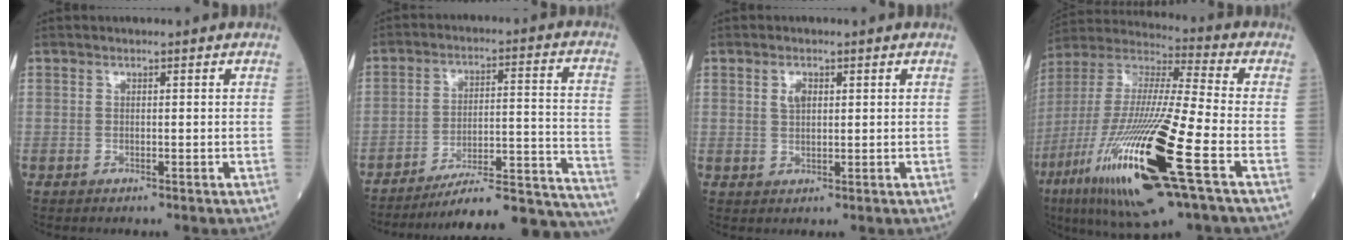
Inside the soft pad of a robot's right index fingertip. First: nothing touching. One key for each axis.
{"total": 24.0, "fx": -22.6, "fy": 0.6, "fz": 8.1, "tx": -0.047, "ty": 0.014, "tz": -0.308}
{"total": 2.2, "fx": 1.0, "fy": 1.1, "fz": 1.6, "tx": -0.030, "ty": 0.002, "tz": 0.021}
{"total": 25.4, "fx": -9.9, "fy": 2.5, "fz": 23.2, "tx": -0.492, "ty": -0.053, "tz": -0.181}